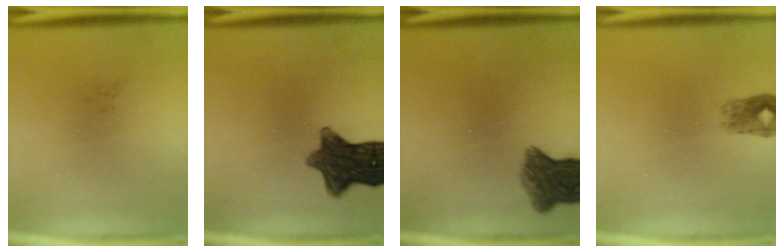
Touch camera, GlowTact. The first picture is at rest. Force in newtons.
{"total": 10.2}
{"total": 6.4}
{"total": 2.2}